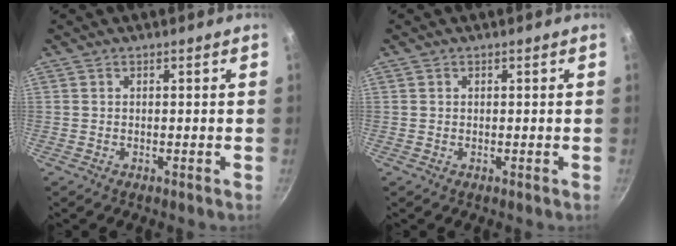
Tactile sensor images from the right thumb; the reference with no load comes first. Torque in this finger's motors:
{"motor_torque": [-0.41, 0.11, -0.35, 0.20, -0.02]}